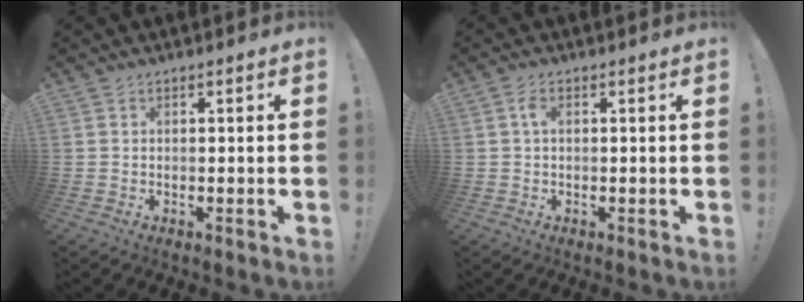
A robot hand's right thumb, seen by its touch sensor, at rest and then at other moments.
{"total": 2.3, "force": [0.5, 1.0, 2.0], "torque": [-0.035, 0.004, 0.006]}